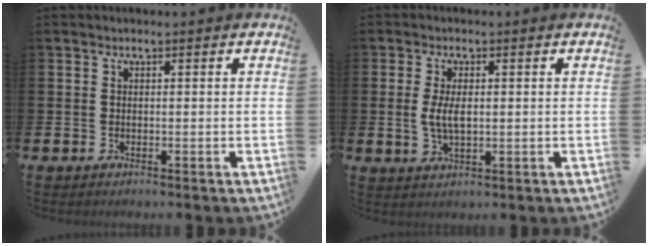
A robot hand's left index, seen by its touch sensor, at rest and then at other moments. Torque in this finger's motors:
{"motor_torque": [0.88, 0.19, 0.18, 0.16]}